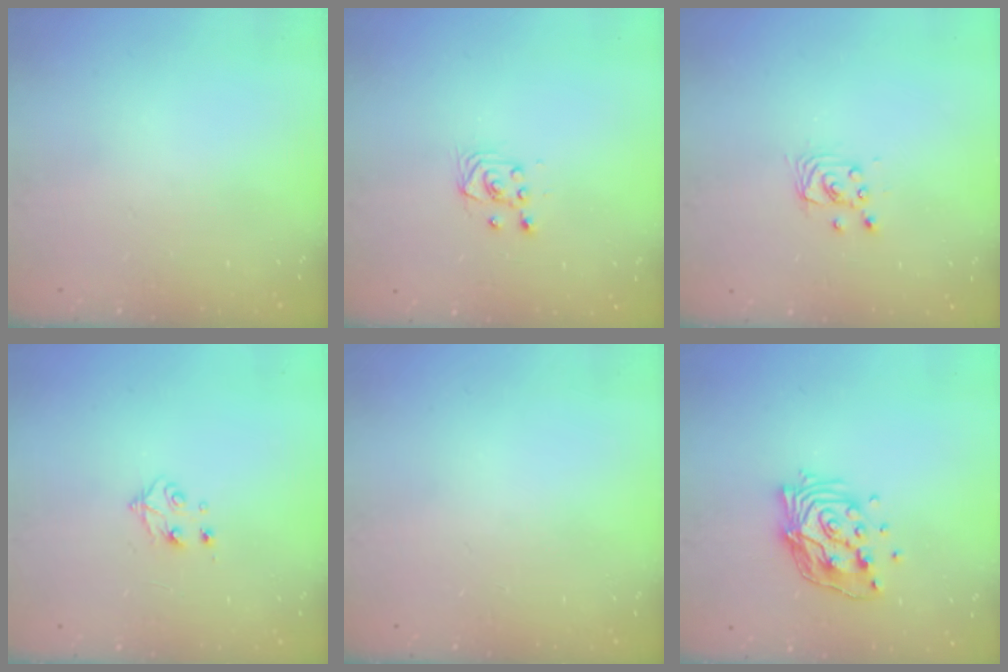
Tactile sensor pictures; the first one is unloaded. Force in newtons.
{"total": 2.9, "press": 2.6, "slide": 1.3}
{"total": 2.8, "press": 2.8, "slide": 0.2}
{"total": 4.2, "press": 4.1, "slide": 0.8}
{"total": 0.0}
{"total": 13.1, "press": 13.1, "slide": 1.2}